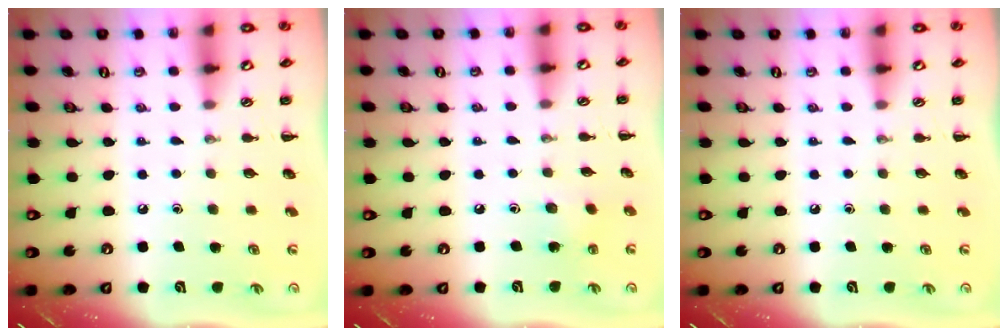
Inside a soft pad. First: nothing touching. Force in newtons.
{"total": 2.6, "press": 2.5, "slide": 0.7}
{"total": 0.0}